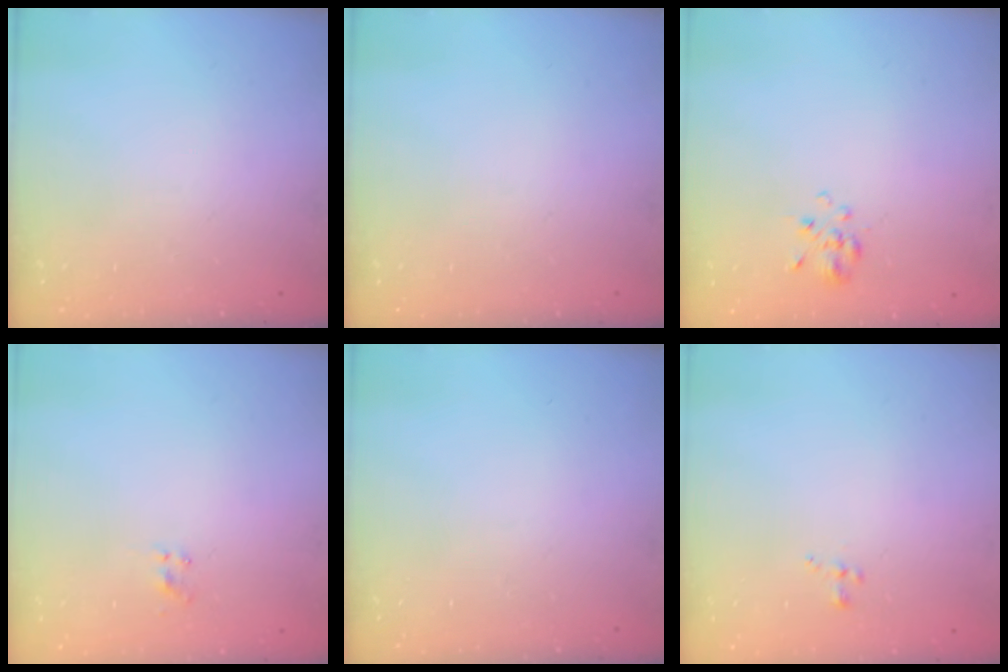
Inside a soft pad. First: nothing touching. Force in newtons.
{"total": 0.0}
{"total": 3.2, "press": 2.9, "slide": 1.3}
{"total": 1.5, "press": 1.3, "slide": 0.8}
{"total": 0.0}
{"total": 0.8, "press": 0.6, "slide": 0.6}